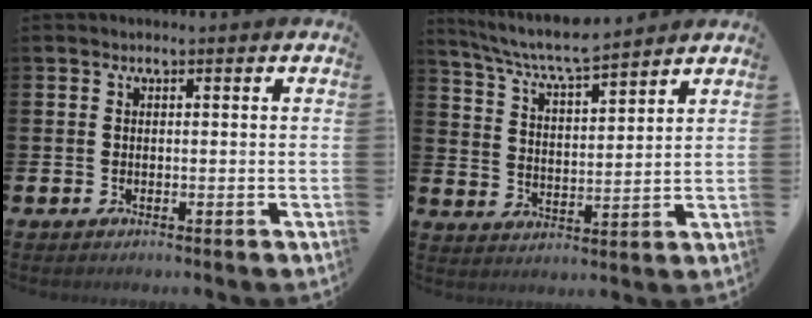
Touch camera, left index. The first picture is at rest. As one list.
[{"total": 6.7, "force": [6.3, 0.5, 2.2], "torque": [-0.071, -0.036, 0.111]}]